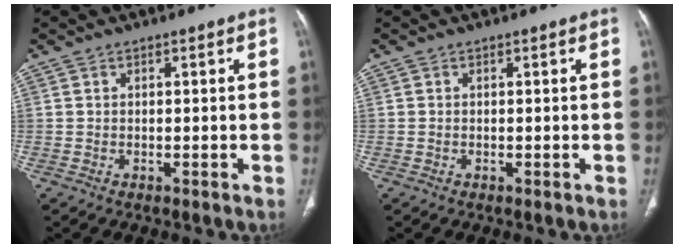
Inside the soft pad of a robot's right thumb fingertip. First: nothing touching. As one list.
[{"total": 0.0}]